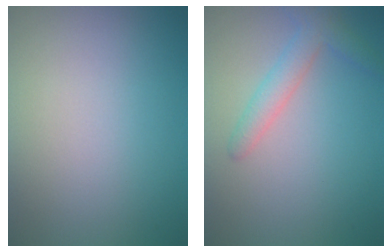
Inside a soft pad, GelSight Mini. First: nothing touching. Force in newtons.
{"total": 2.3, "press": 2.3, "slide": 0.1}